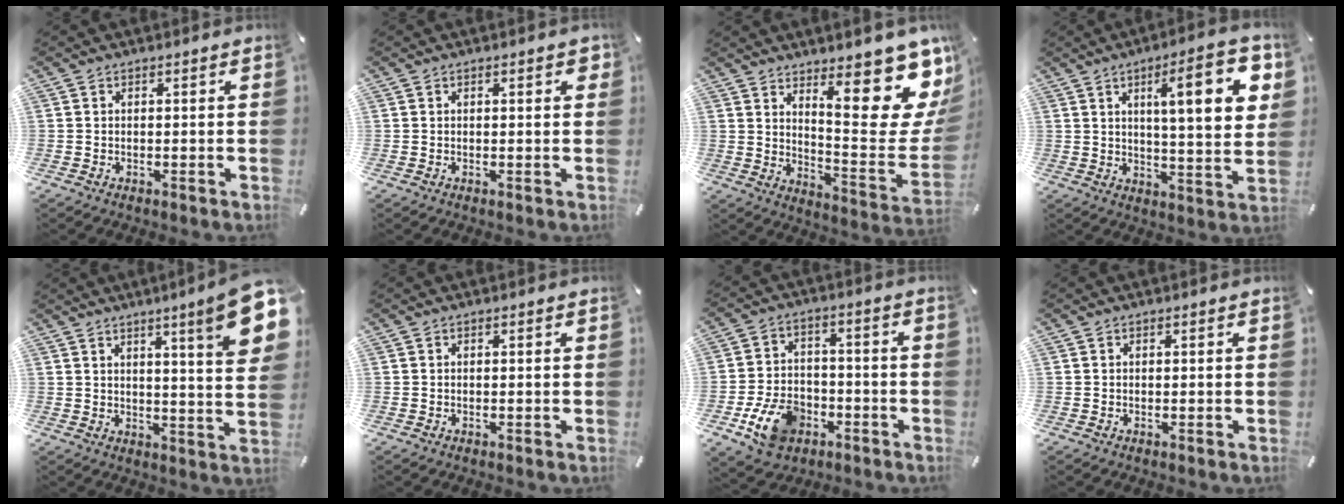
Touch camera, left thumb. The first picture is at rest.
{"total": 1.8, "force": [0.6, 0.5, 1.7], "torque": [-0.026, 0.001, 0.006]}
{"total": 19.9, "force": [12.6, 6.3, 14.1], "torque": [-0.173, -0.112, 0.200]}
{"total": 17.3, "force": [6.4, 4.3, 15.5], "torque": [-0.223, -0.024, 0.088]}
{"total": 14.0, "force": [7.3, 1.6, 11.8], "torque": [-0.167, -0.043, 0.109]}
{"total": 0.0}
{"total": 11.6, "force": [-5.2, 8.1, 6.4], "torque": [-0.123, 0.030, -0.089]}
{"total": 0.0}